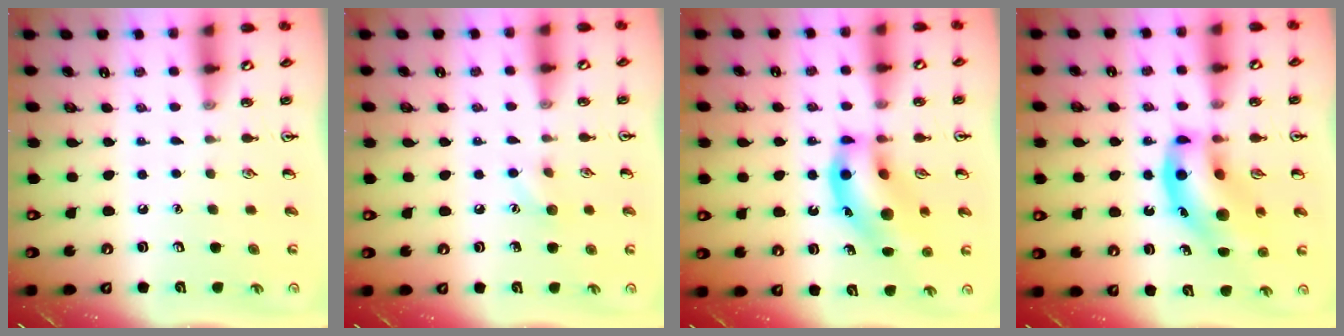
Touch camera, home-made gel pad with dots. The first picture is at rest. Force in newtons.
{"total": 5.7, "press": 5.4, "slide": 1.8}
{"total": 15.3, "press": 15.1, "slide": 2.8}
{"total": 16.7, "press": 16.2, "slide": 4.3}